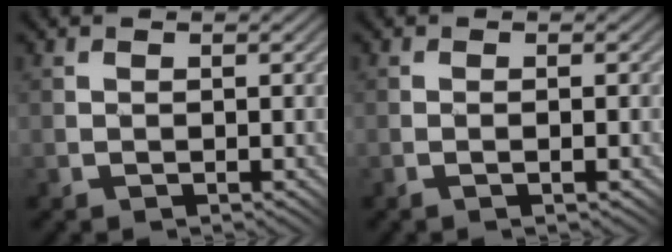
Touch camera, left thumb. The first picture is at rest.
{"total": 1.0, "force": [-0.4, -0.2, 0.9], "torque": [-0.012, 0.008, -0.005]}